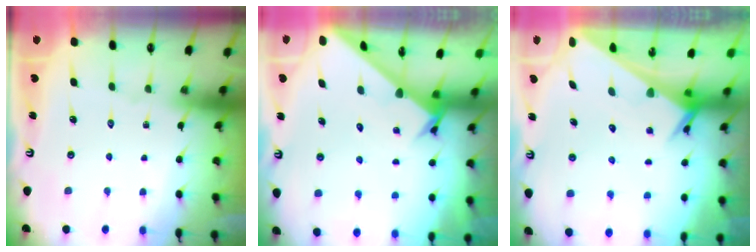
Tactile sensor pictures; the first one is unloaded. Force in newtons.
{"total": 2.4, "press": 2.4, "slide": 0.1}
{"total": 3.2, "press": 3.2, "slide": 0.2}